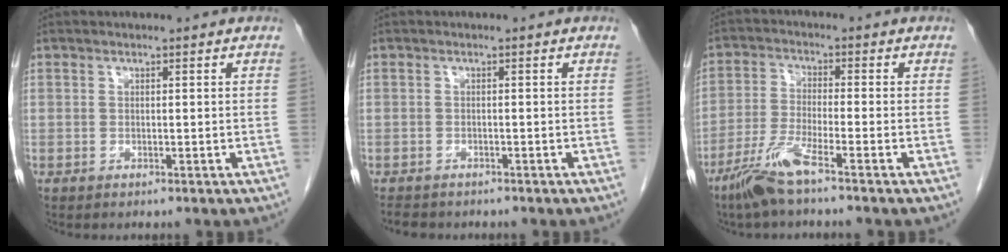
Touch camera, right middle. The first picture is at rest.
{"total": 3.8, "force": [-3.2, 1.5, 1.1], "torque": [-0.021, -0.005, -0.045]}
{"total": 6.6, "force": [-4.6, -0.3, 4.7], "torque": [-0.104, -0.018, -0.100]}